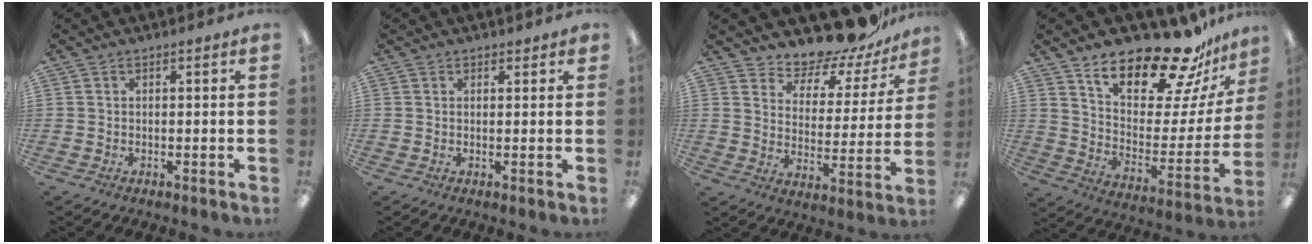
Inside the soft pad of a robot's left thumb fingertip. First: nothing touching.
{"total": 1.1, "force": [0.9, 0.6, 0.2], "torque": [0.003, -0.002, 0.015]}
{"total": 13.0, "force": [12.2, 3.5, 2.6], "torque": [-0.043, -0.111, 0.213]}
{"total": 20.9, "force": [16.8, 6.3, 10.7], "torque": [-0.179, -0.121, 0.285]}